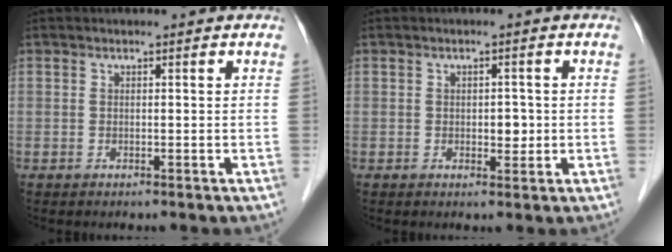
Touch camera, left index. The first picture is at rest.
{"total": 2.1, "force": [-0.1, 1.3, 1.6], "torque": [-0.021, 0.000, 0.002]}